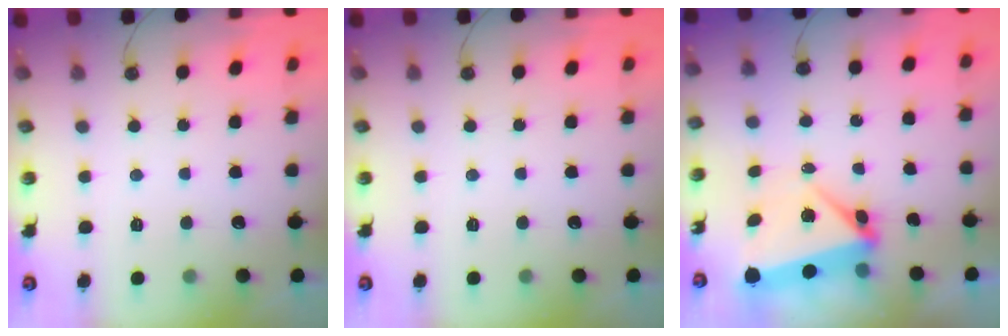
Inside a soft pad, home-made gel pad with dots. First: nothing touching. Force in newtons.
{"total": 0.0}
{"total": 6.2, "press": 6.2, "slide": 0.2}